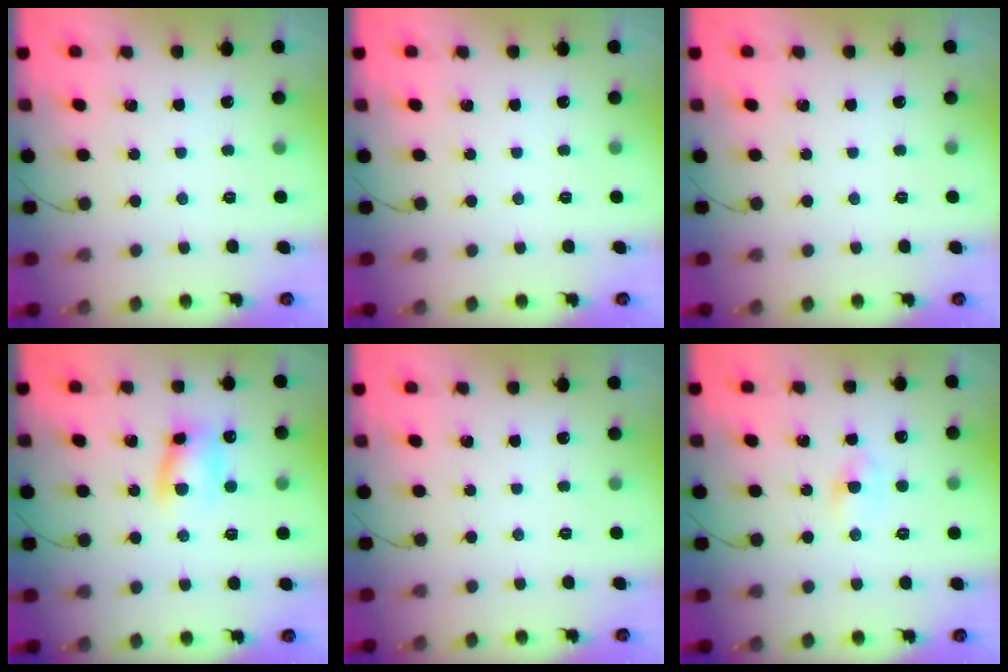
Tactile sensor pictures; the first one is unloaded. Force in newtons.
{"total": 0.0}
{"total": 0.0}
{"total": 8.4, "press": 8.3, "slide": 1.4}
{"total": 0.0}
{"total": 1.6, "press": 1.4, "slide": 0.8}